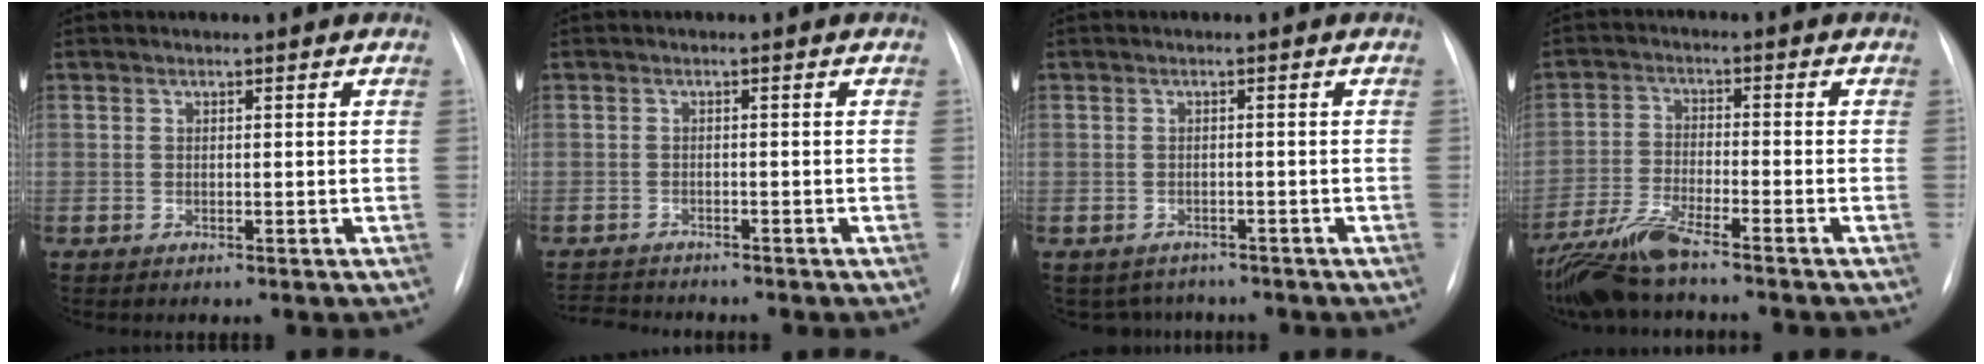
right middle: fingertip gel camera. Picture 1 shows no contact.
{"total": 4.2, "force": [-4.1, 0.4, 0.5], "torque": [-0.009, -0.016, -0.066]}
{"total": 4.0, "force": [-3.3, 2.1, 0.0], "torque": [-0.001, 0.006, -0.043]}
{"total": 9.1, "force": [-7.6, 0.3, 5.0], "torque": [-0.105, -0.027, -0.143]}